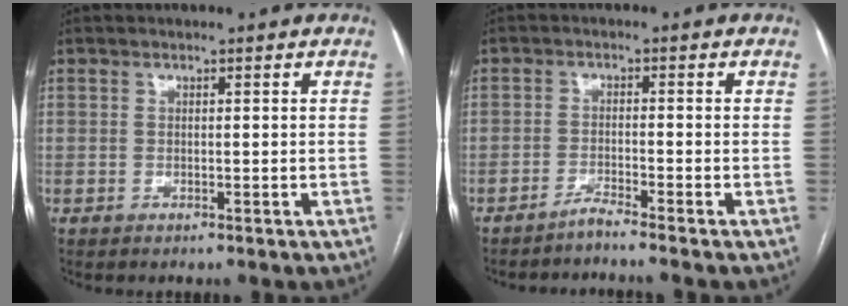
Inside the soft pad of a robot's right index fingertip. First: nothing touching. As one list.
[{"total": 2.8, "force": [-2.4, -1.3, 0.7], "torque": [-0.016, -0.006, -0.046]}]